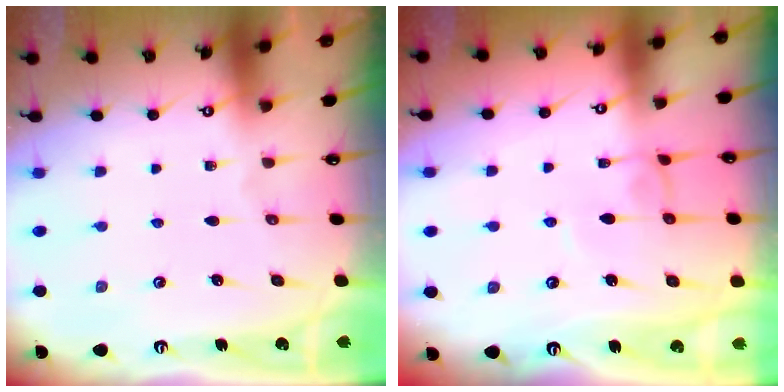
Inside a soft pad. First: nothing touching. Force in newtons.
{"total": 2.3, "press": 2.3, "slide": 0.2}